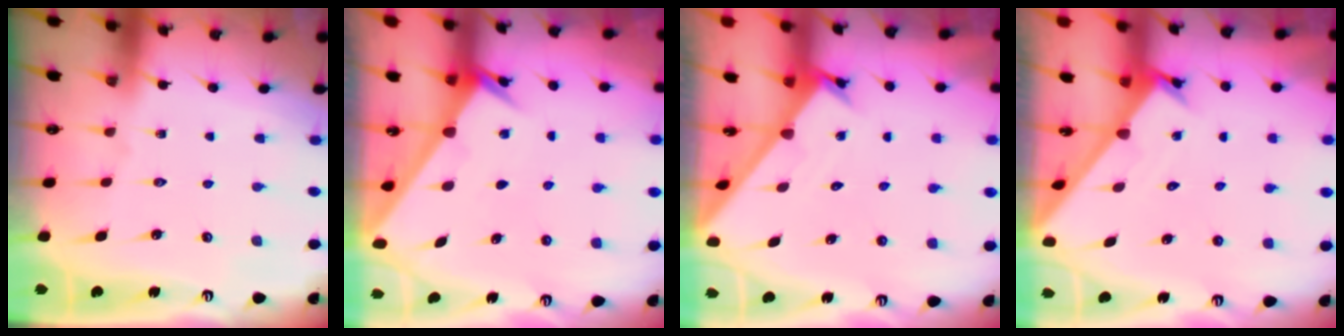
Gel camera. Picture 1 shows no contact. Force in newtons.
{"total": 1.9, "press": 1.9, "slide": 0.0}
{"total": 1.7, "press": 1.7, "slide": 0.1}
{"total": 1.7, "press": 1.7, "slide": 0.1}